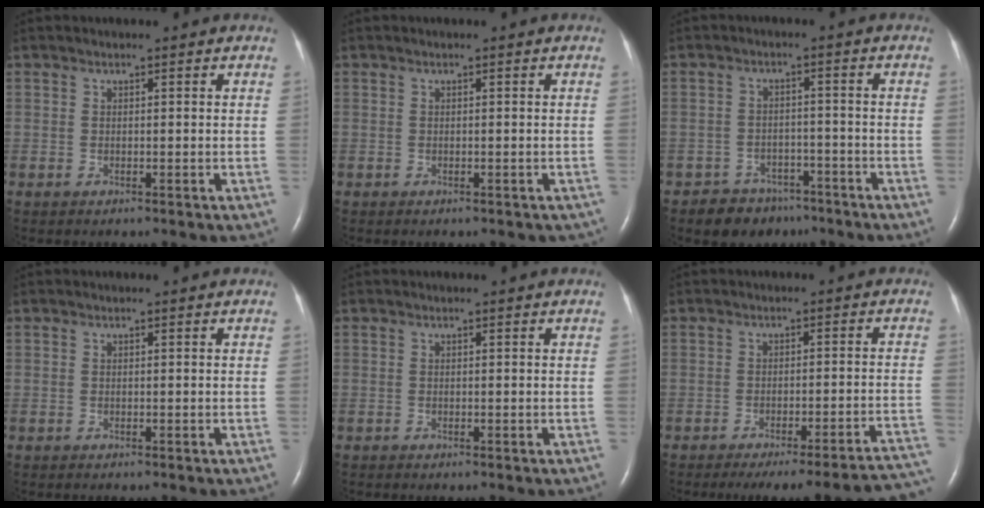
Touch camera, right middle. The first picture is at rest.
{"total": 2.8, "force": [-2.3, 1.3, 1.1], "torque": [-0.006, -0.003, -0.022]}
{"total": 6.2, "force": [-4.8, 3.9, 0.7], "torque": [-0.006, 0.011, -0.069]}
{"total": 0.0}
{"total": 0.0}
{"total": 19.1, "force": [-17.7, 0.9, 7.1], "torque": [-0.016, 0.003, -0.209]}